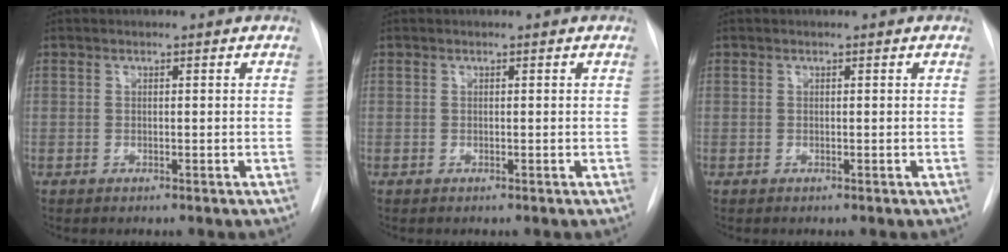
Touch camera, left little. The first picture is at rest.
{"total": 0.0}
{"total": 0.0}